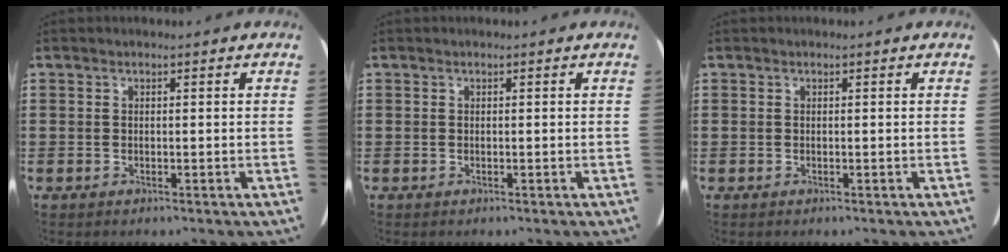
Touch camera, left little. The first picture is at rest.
{"total": 0.0}
{"total": 0.0}